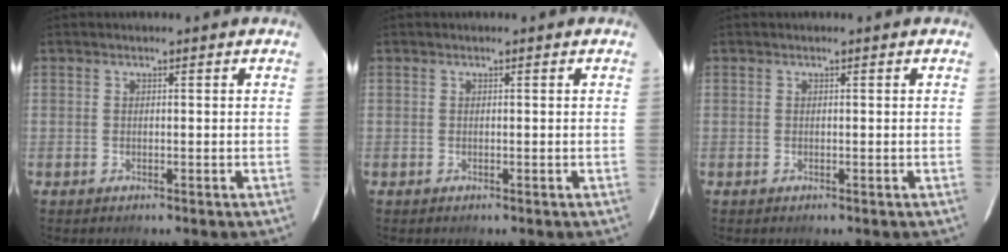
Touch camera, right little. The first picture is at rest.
{"total": 0.0}
{"total": 0.0}